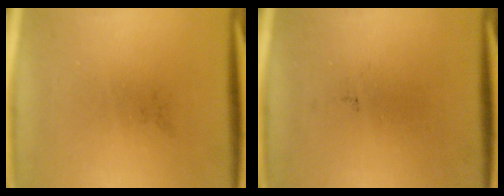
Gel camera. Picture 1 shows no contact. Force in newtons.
{"total": 0.0}